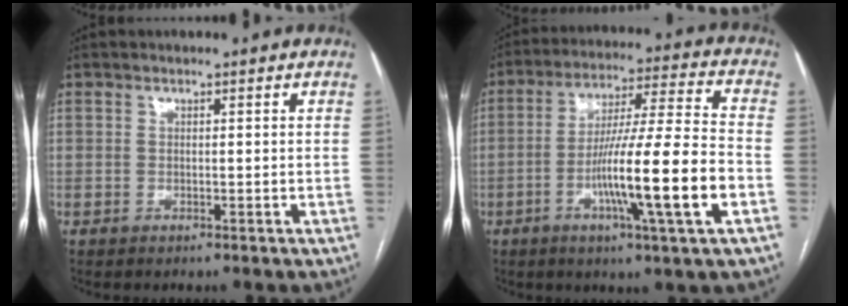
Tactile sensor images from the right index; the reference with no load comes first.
{"total": 16.4, "force": [-4.9, -0.7, 15.6], "torque": [-0.273, -0.007, -0.087]}